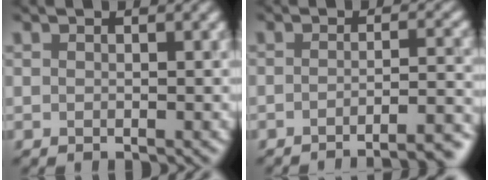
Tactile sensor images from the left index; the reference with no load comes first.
{"total": 6.6, "force": [-5.1, 1.1, 4.0], "torque": [-0.029, 0.017, -0.047]}